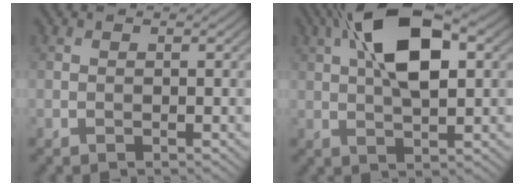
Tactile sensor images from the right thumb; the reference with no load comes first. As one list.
[{"total": 12.1, "force": [3.8, 5.0, 10.4], "torque": [-0.186, 0.019, 0.056]}]